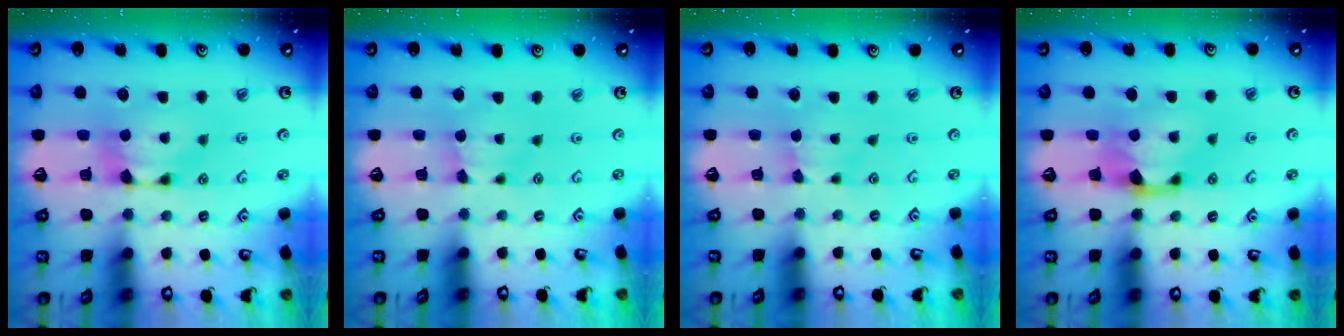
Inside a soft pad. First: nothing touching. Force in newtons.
{"total": 1.6, "press": 1.5, "slide": 0.4}
{"total": 1.7, "press": 1.6, "slide": 0.4}
{"total": 1.1, "press": 0.1, "slide": 1.1}